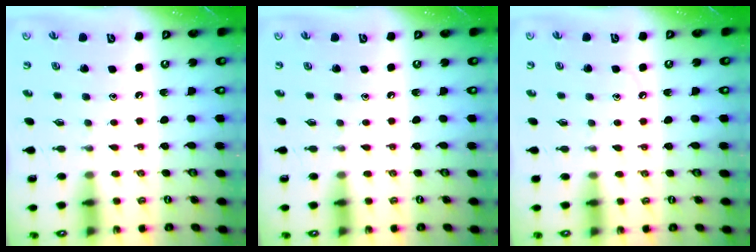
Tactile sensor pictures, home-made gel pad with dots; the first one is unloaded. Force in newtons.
{"total": 0.0}
{"total": 4.8, "press": 4.7, "slide": 0.8}